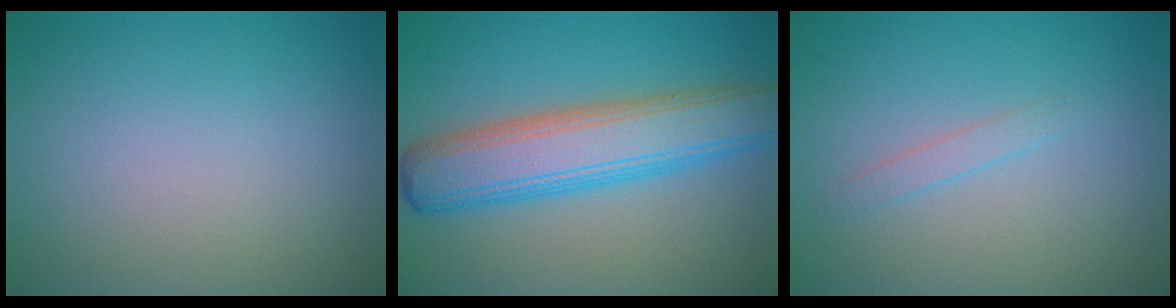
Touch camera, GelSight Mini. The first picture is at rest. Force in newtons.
{"total": 7.7, "press": 7.7, "slide": 0.4}
{"total": 1.0, "press": 1.0, "slide": 0.1}